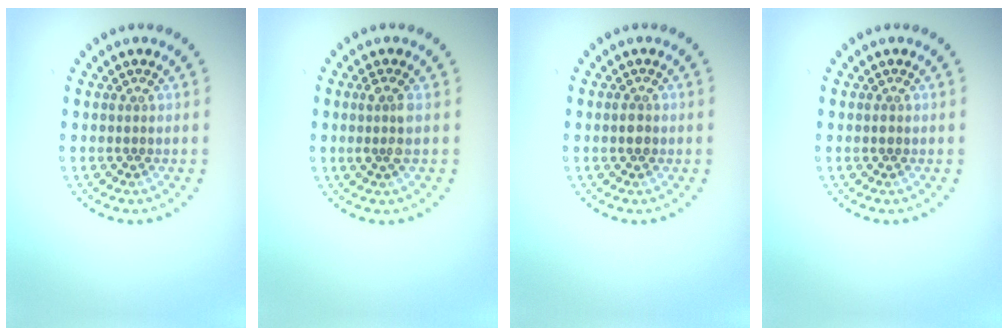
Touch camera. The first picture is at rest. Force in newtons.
{"total": 1.8, "press": 1.5, "slide": 1.1}
{"total": 1.0, "press": 1.0, "slide": 0.0}
{"total": 0.6, "press": 0.6, "slide": 0.0}